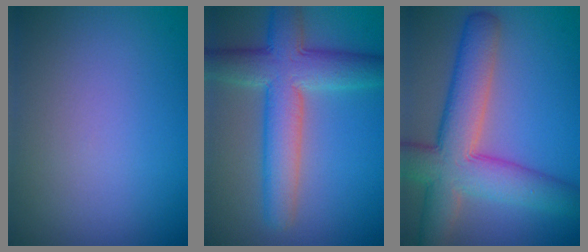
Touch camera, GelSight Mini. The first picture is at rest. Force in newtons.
{"total": 7.5, "press": 7.5, "slide": 0.5}
{"total": 9.1, "press": 9.0, "slide": 0.7}